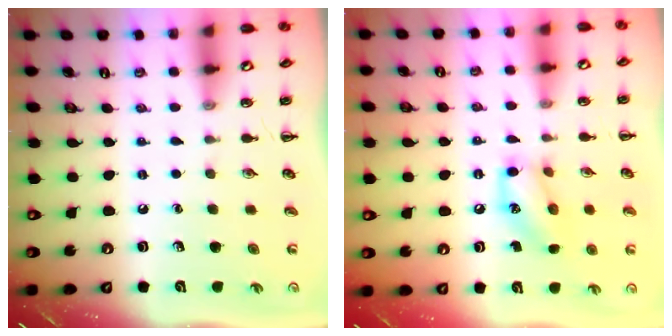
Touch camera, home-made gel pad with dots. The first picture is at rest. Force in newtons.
{"total": 12.0, "press": 11.8, "slide": 2.2}